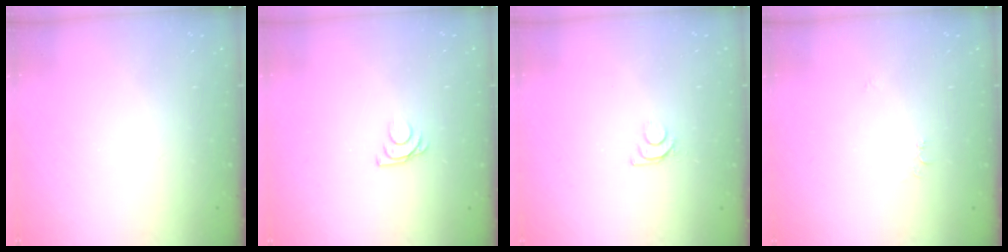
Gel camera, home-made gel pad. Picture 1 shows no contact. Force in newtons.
{"total": 6.1, "press": 6.0, "slide": 0.7}
{"total": 4.3, "press": 4.2, "slide": 0.5}
{"total": 4.3, "press": 4.3, "slide": 0.6}